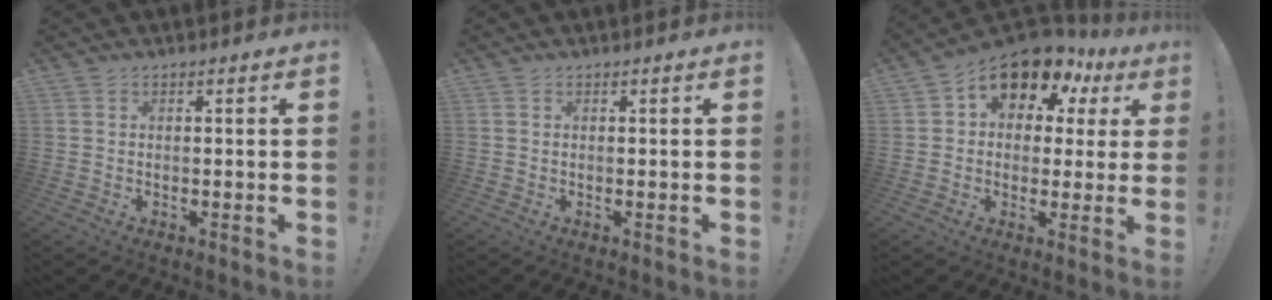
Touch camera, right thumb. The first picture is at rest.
{"total": 0.0}
{"total": 12.0, "force": [8.2, 6.6, 5.9], "torque": [-0.087, -0.063, 0.146]}